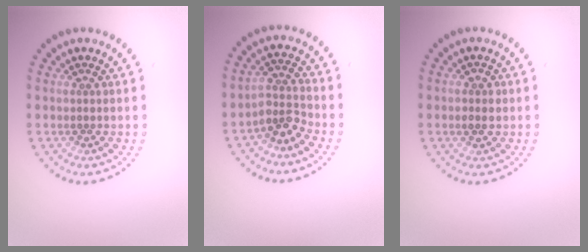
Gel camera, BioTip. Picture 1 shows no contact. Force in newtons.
{"total": 2.7, "press": 2.0, "slide": 1.9}
{"total": 1.4, "press": 1.4, "slide": 0.1}